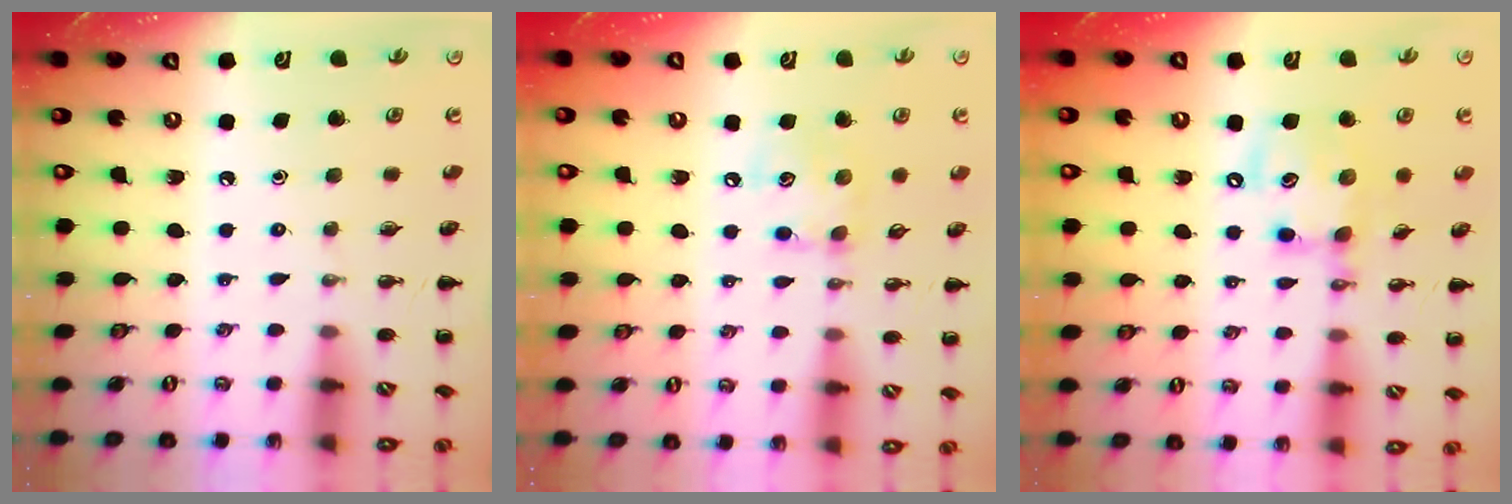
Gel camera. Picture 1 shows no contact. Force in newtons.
{"total": 9.2, "press": 9.2, "slide": 1.1}
{"total": 13.5, "press": 13.2, "slide": 2.5}